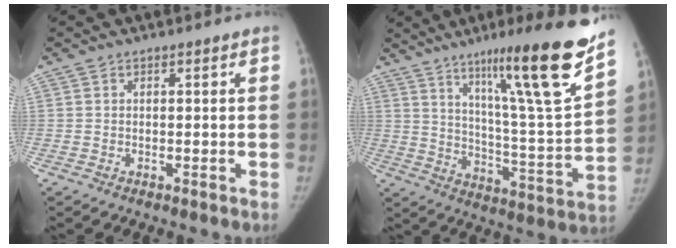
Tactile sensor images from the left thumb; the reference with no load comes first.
{"total": 23.0, "force": [15.1, 1.0, 17.4], "torque": [-0.234, -0.078, 0.238]}